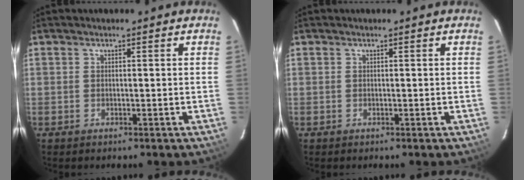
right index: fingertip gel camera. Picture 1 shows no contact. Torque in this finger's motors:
{"motor_torque": [0.00, 0.00, 0.00, 0.00]}